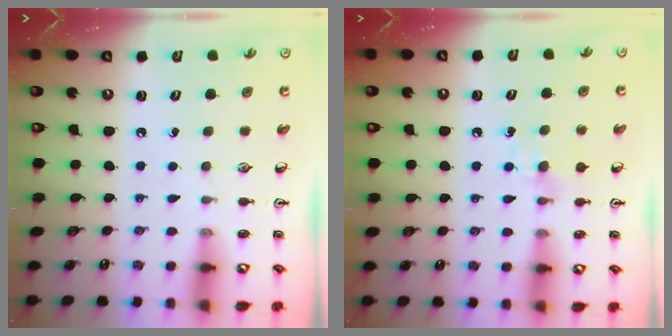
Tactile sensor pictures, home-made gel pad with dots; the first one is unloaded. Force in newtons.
{"total": 6.5, "press": 6.4, "slide": 0.7}